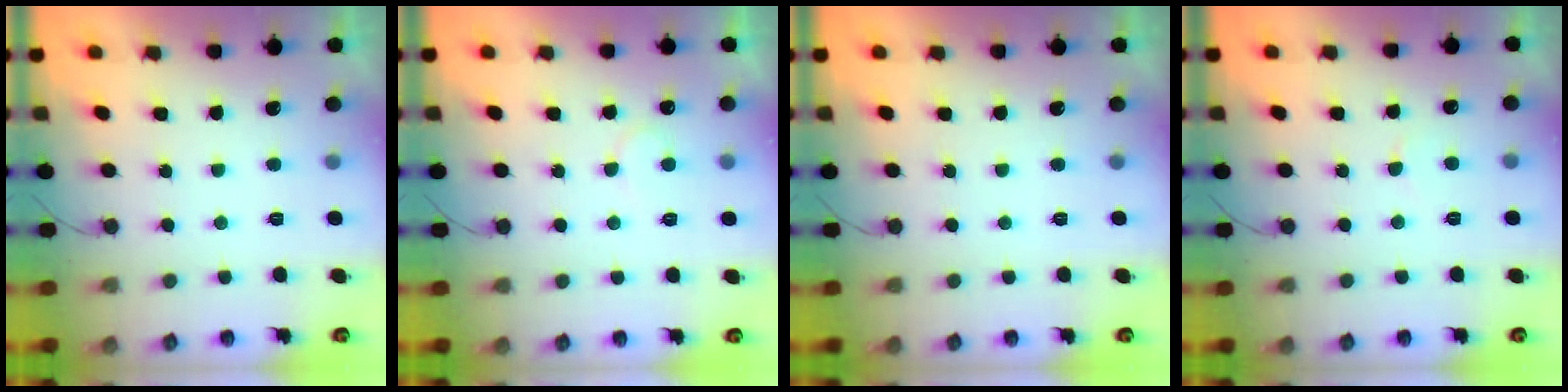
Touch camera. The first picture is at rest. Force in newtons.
{"total": 5.2, "press": 5.1, "slide": 0.4}
{"total": 0.0}
{"total": 2.4, "press": 2.4, "slide": 0.2}